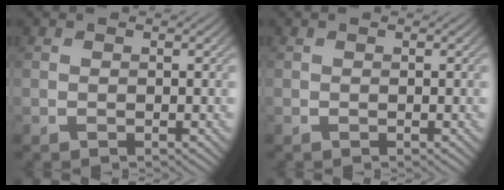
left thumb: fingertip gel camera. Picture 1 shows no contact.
{"total": 0.0}